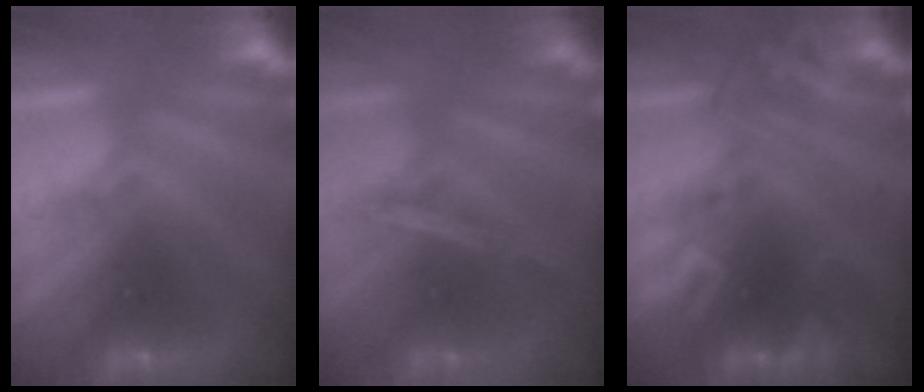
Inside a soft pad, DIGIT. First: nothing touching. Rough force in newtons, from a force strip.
{"total": 2.2}
{"total": 2.4}